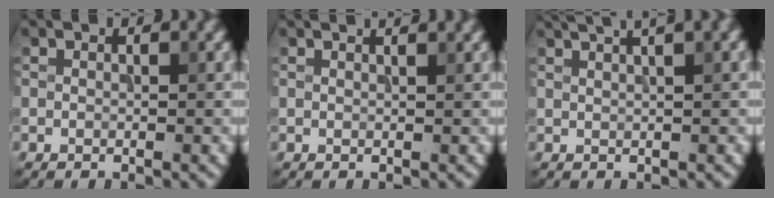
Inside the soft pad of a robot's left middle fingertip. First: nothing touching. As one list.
[{"total": 1.0, "force": [0.9, -0.2, 0.4], "torque": [-0.011, 0.002, 0.009]}, {"total": 4.5, "force": [2.9, 0.9, 3.3], "torque": [-0.036, 0.025, 0.032]}]